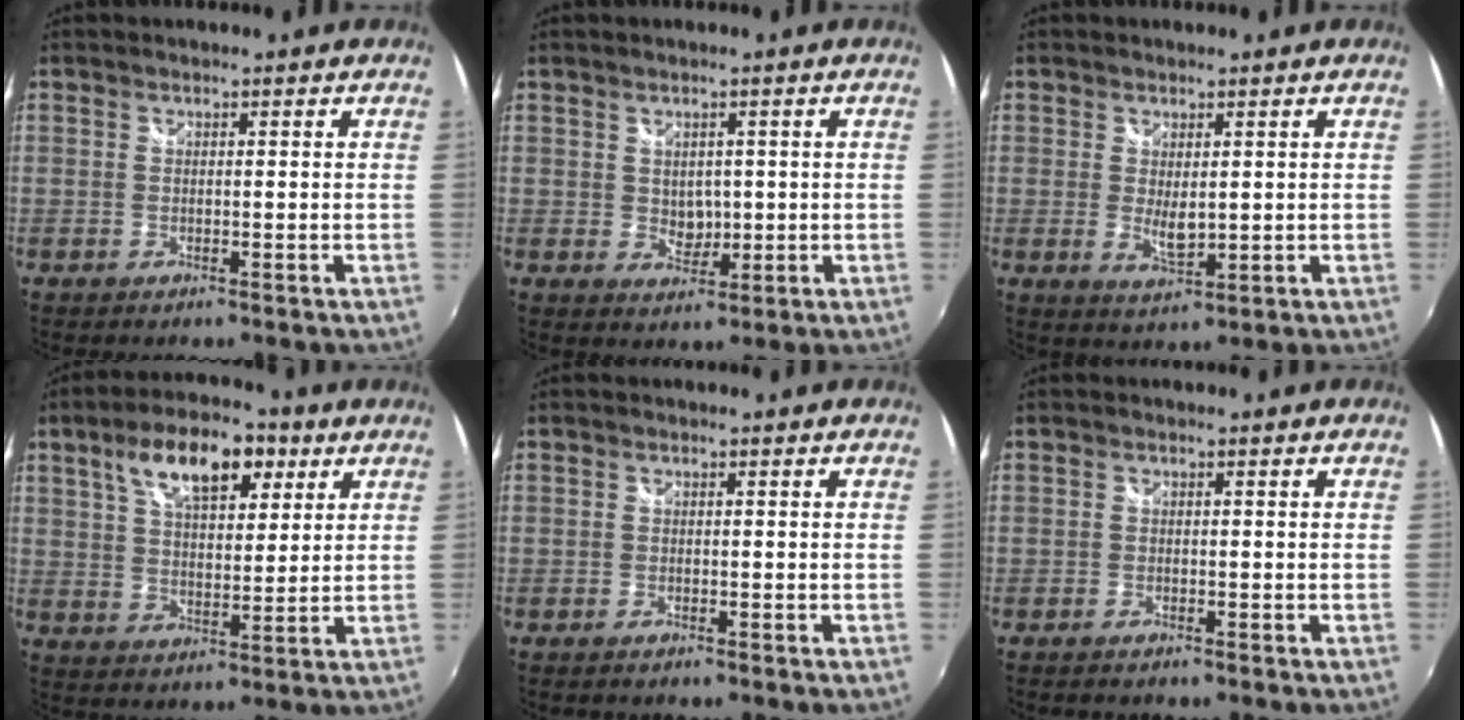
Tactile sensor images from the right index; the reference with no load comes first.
{"total": 3.2, "force": [0.4, 2.8, 1.6], "torque": [-0.022, -0.001, 0.010]}
{"total": 3.8, "force": [0.4, 1.7, 3.4], "torque": [-0.055, -0.010, 0.010]}
{"total": 13.2, "force": [6.7, 5.8, 9.8], "torque": [-0.168, 0.028, 0.110]}
{"total": 0.8, "force": [-0.7, 0.2, 0.3], "torque": [-0.008, -0.004, -0.014]}
{"total": 1.3, "force": [-1.2, 0.3, 0.5], "torque": [-0.012, -0.007, -0.023]}